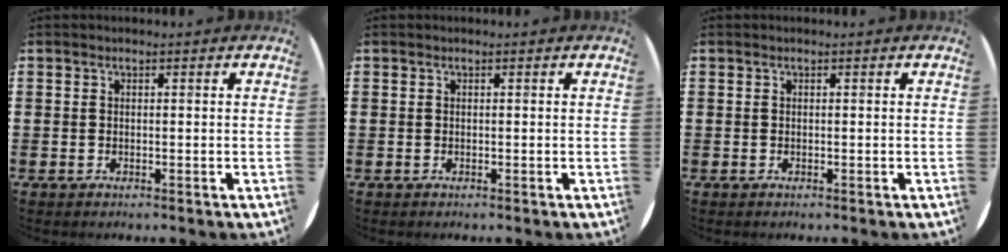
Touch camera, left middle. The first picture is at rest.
{"total": 0.0}
{"total": 0.0}